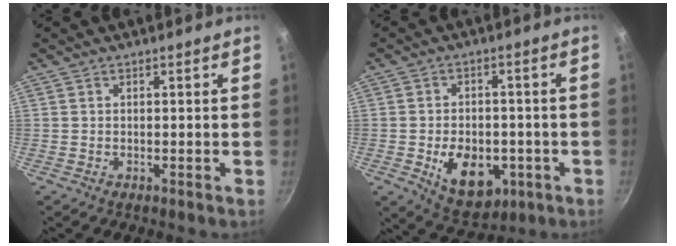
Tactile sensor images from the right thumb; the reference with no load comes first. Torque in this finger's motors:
{"motor_torque": [-0.22, 0.59, 0.43, 0.49, 0.14]}